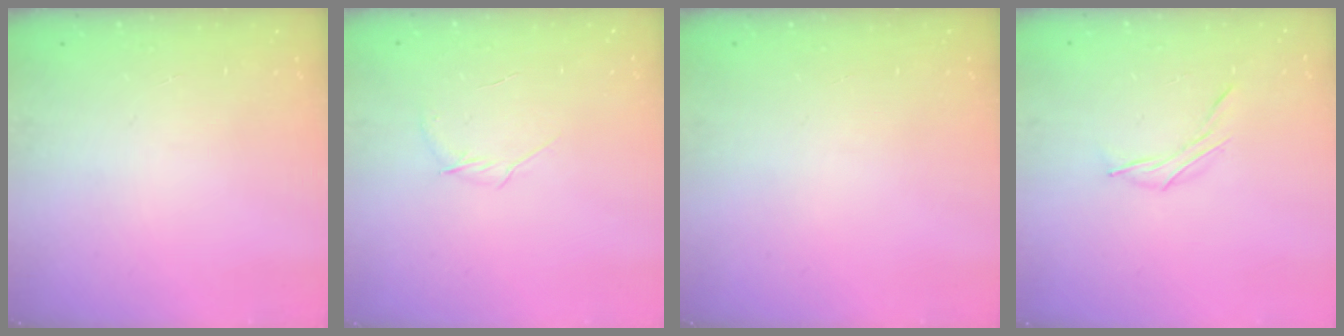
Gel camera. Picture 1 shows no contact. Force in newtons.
{"total": 5.8, "press": 5.6, "slide": 1.6}
{"total": 0.0}
{"total": 5.2, "press": 5.0, "slide": 1.3}